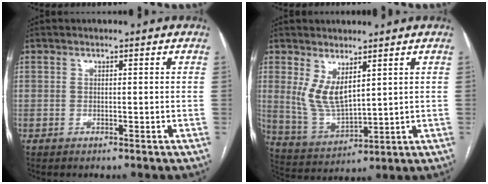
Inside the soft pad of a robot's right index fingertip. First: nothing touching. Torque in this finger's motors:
{"motor_torque": [1.25, 0.43, 0.59, 0.14]}